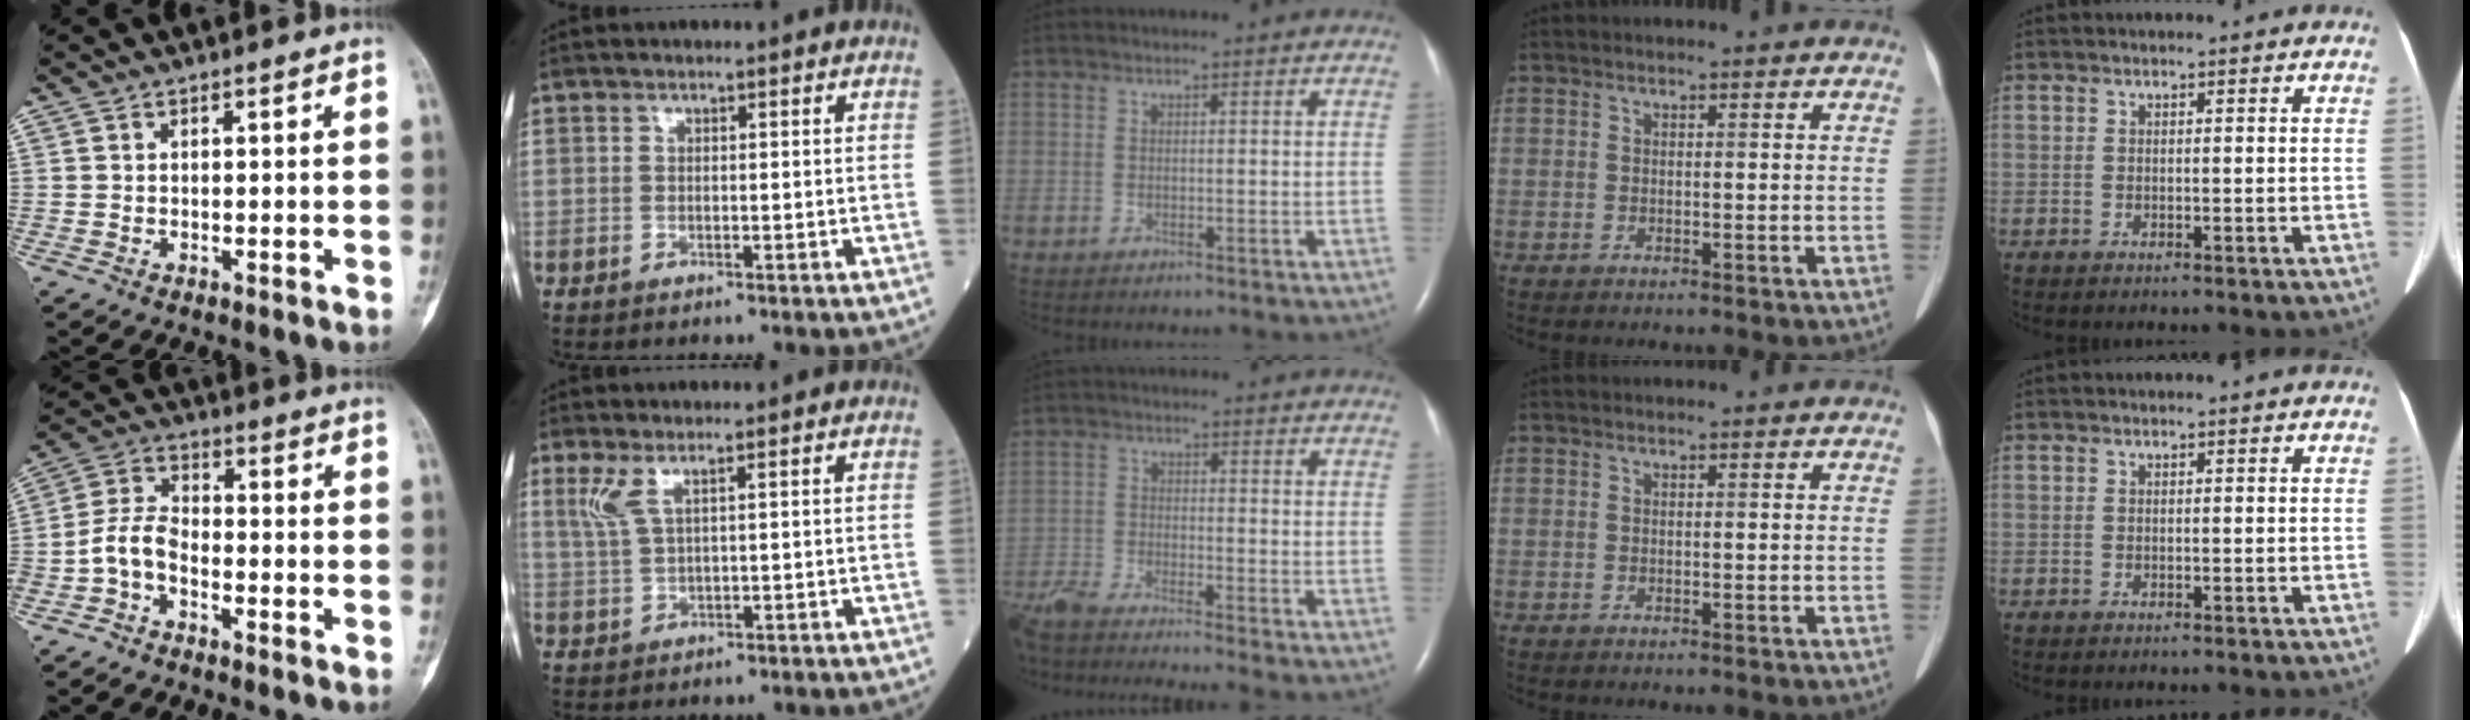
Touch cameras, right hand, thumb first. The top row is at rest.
{"thumb": {"total": 5.8, "force": [-2.9, 3.2, 3.9], "torque": [-0.078, 0.036, -0.070]}, "index": {"total": 3.2, "force": [1.7, 0.3, 2.7], "torque": [-0.071, 0.007, 0.042]}, "middle": {"total": 14.2, "force": [-12.8, -0.7, 6.0], "torque": [-0.104, -0.023, -0.217]}}